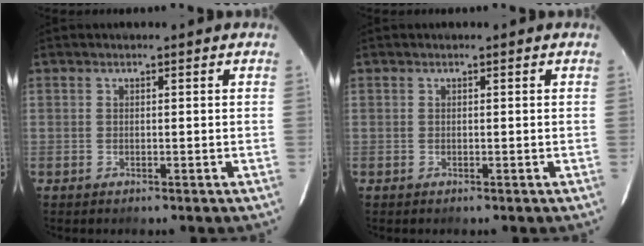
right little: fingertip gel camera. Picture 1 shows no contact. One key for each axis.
{"total": 0.0}